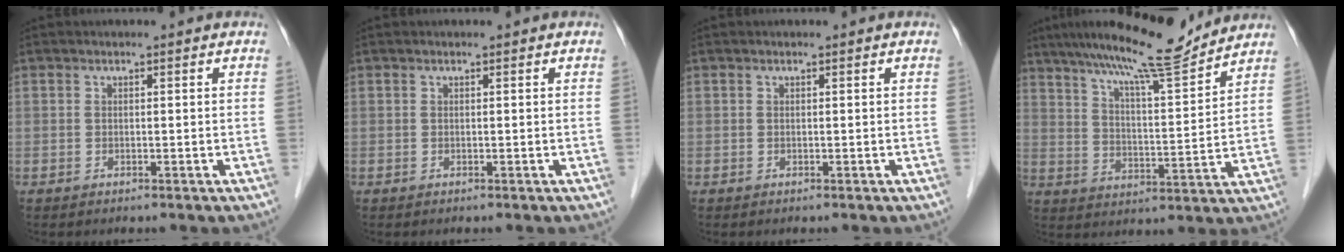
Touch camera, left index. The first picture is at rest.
{"total": 0.0}
{"total": 0.0}
{"total": 13.9, "force": [12.2, 0.2, 6.6], "torque": [-0.114, 0.003, 0.193]}